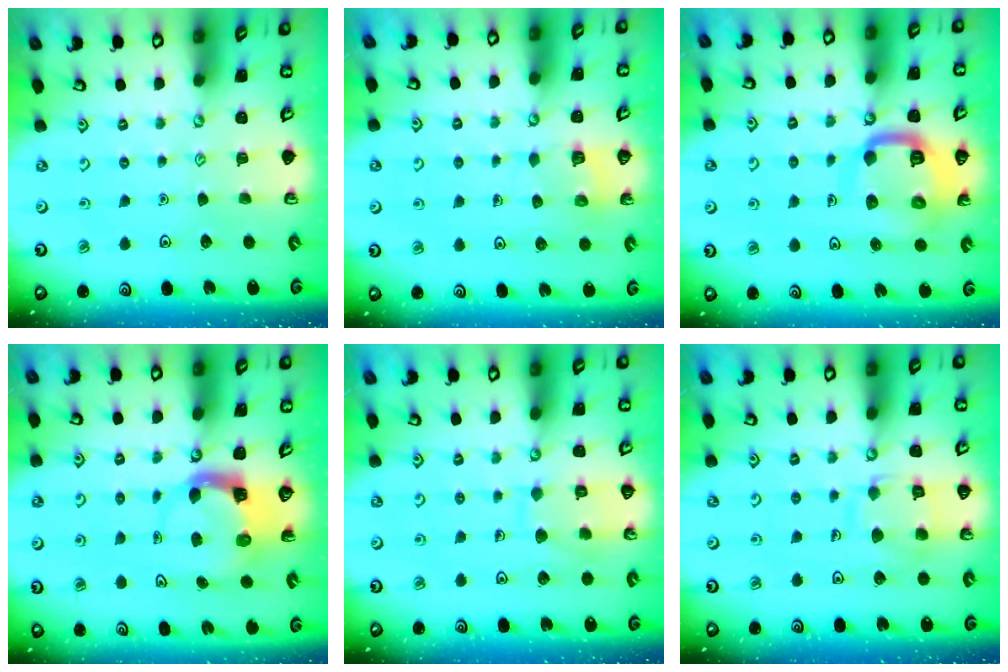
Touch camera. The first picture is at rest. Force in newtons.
{"total": 4.7, "press": 4.7, "slide": 0.3}
{"total": 14.3, "press": 14.1, "slide": 1.8}
{"total": 3.9, "press": 3.8, "slide": 0.6}
{"total": 8.3, "press": 8.3, "slide": 0.4}
{"total": 10.9, "press": 10.9, "slide": 0.8}